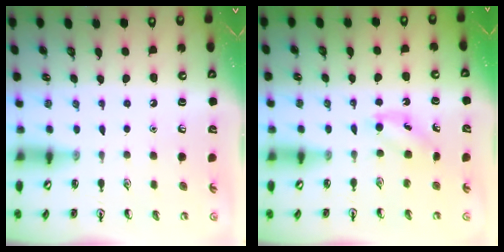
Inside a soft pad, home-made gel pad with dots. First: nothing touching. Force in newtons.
{"total": 3.8, "press": 3.6, "slide": 1.4}